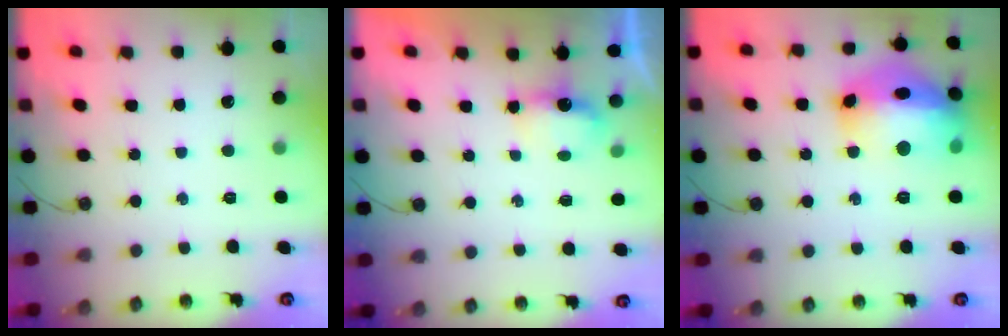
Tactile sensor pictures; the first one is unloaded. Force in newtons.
{"total": 4.1, "press": 4.1, "slide": 0.7}
{"total": 21.8, "press": 21.6, "slide": 2.9}